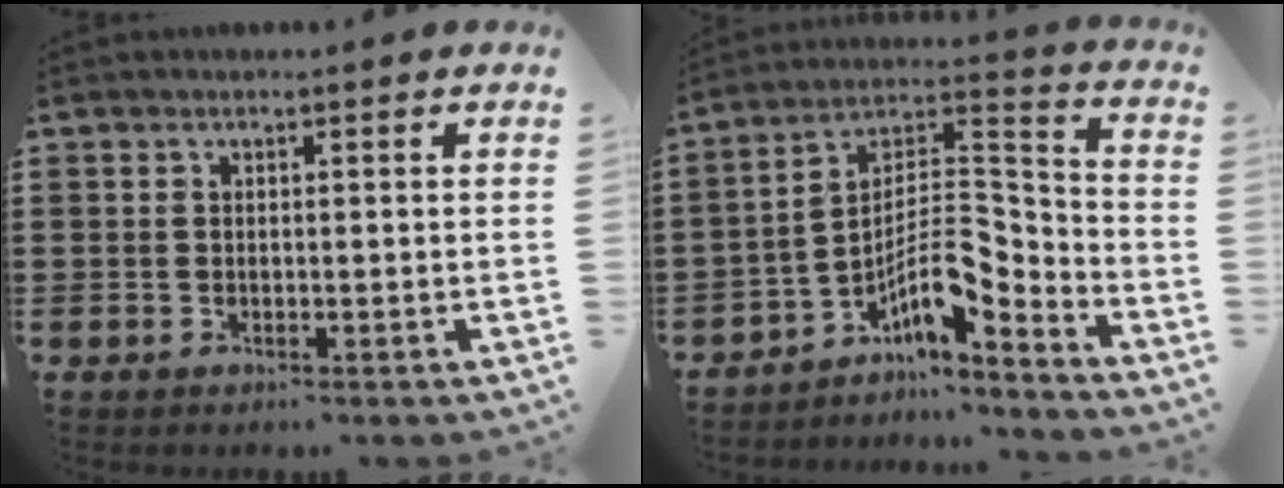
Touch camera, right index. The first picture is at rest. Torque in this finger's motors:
{"motor_torque": [0.64, -0.57, 0.59, 0.12]}